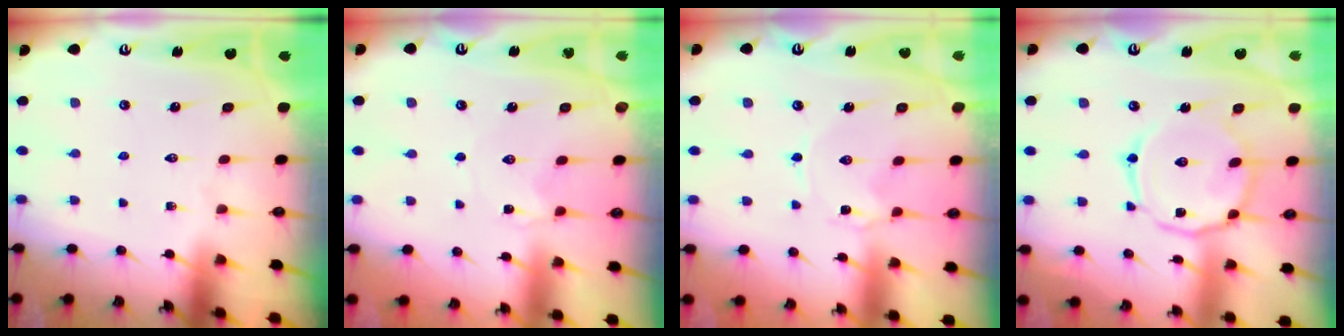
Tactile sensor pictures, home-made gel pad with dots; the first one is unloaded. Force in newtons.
{"total": 2.1, "press": 2.1, "slide": 0.4}
{"total": 0.6, "press": 0.6, "slide": 0.1}
{"total": 11.6, "press": 11.6, "slide": 0.5}